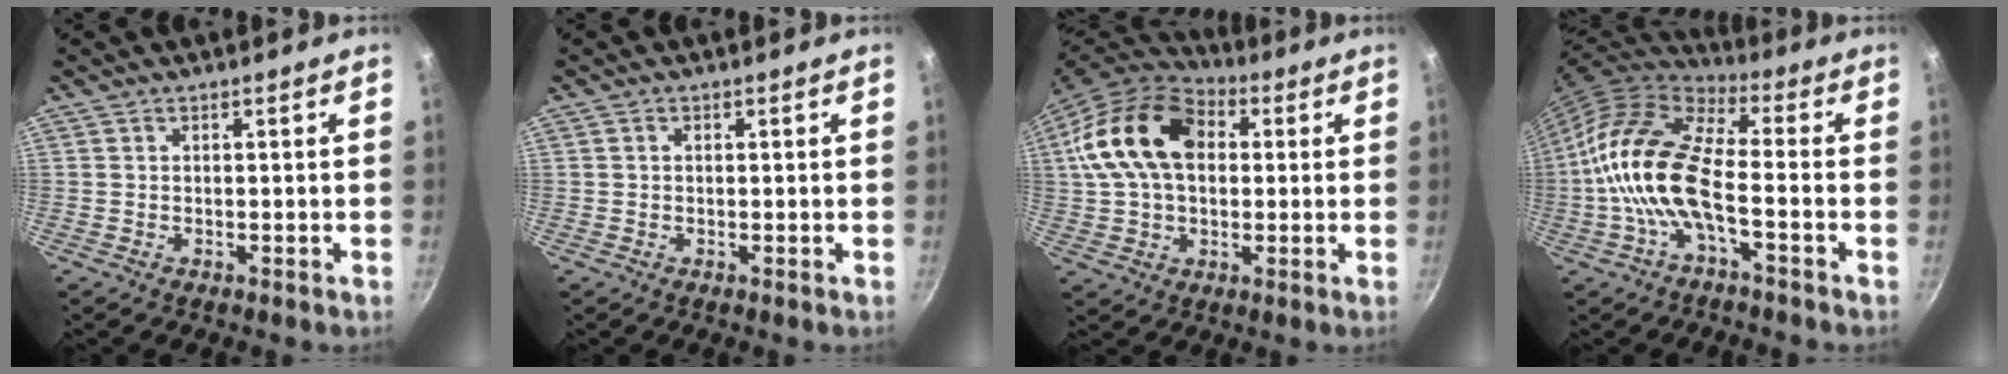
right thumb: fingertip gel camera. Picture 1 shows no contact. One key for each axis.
{"total": 0.7, "fx": 0.2, "fy": 0.5, "fz": 0.4, "tx": -0.007, "ty": 0.004, "tz": 0.003}
{"total": 18.9, "fx": 3.4, "fy": 12.8, "fz": 13.4, "tx": -0.232, "ty": 0.021, "tz": 0.045}
{"total": 16.4, "fx": -3.4, "fy": 7.0, "fz": 14.4, "tx": -0.279, "ty": 0.036, "tz": -0.080}